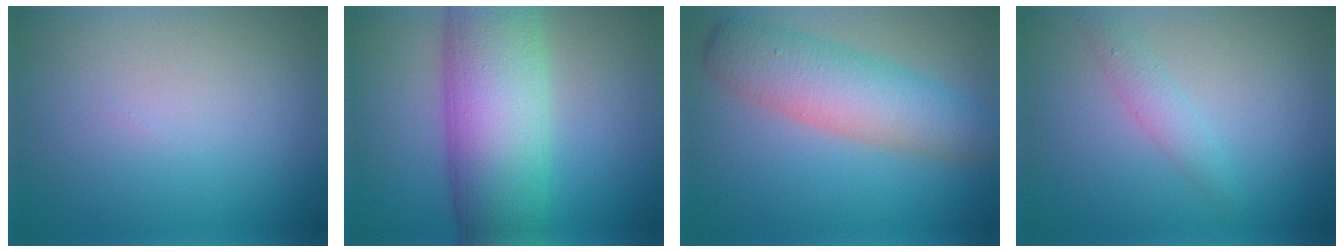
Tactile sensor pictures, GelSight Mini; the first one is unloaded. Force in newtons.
{"total": 11.4, "press": 11.4, "slide": 0.4}
{"total": 6.4, "press": 6.3, "slide": 0.5}
{"total": 1.8, "press": 1.8, "slide": 0.0}